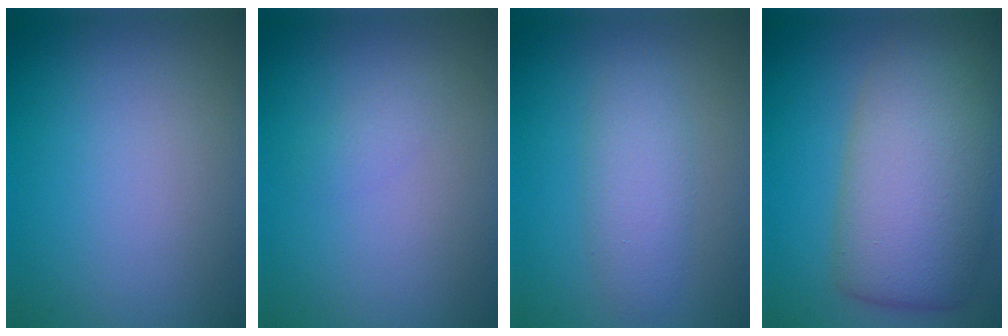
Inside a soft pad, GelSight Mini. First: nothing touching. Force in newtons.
{"total": 0.9, "press": 0.9, "slide": 0.1}
{"total": 3.0, "press": 3.0, "slide": 0.1}
{"total": 11.0, "press": 11.0, "slide": 0.6}